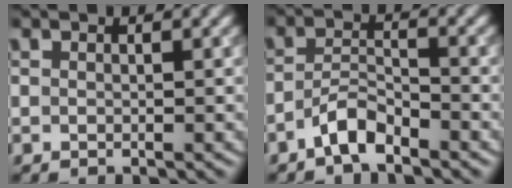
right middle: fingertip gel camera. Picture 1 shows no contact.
{"total": 3.0, "force": [-2.3, 0.9, 1.8], "torque": [-0.034, 0.010, -0.050]}